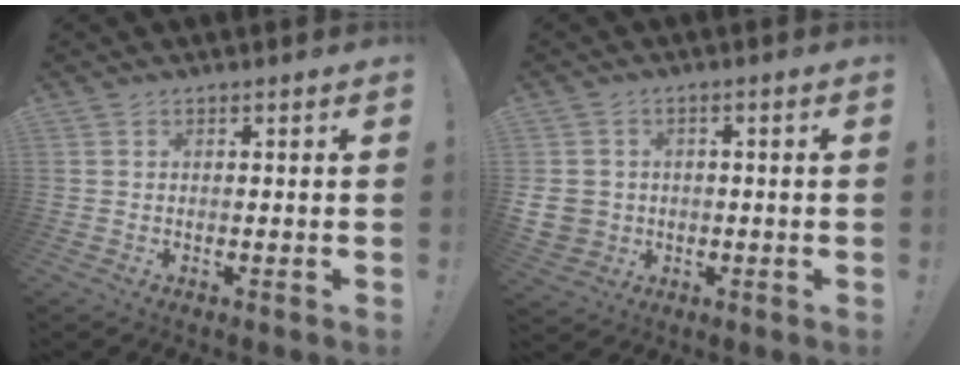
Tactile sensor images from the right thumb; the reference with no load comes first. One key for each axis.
{"total": 6.5, "fx": -0.5, "fy": 5.9, "fz": 2.7, "tx": -0.062, "ty": 0.004, "tz": -0.009}